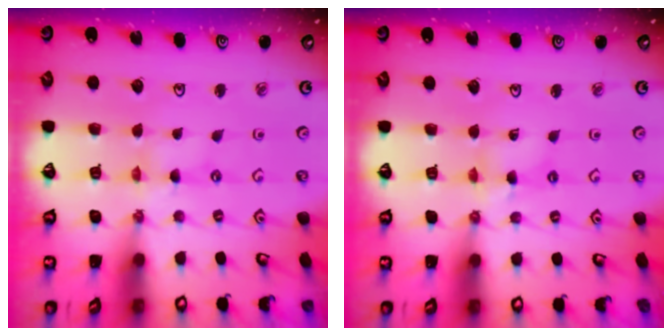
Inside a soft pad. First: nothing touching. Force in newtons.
{"total": 3.3, "press": 3.3, "slide": 0.3}